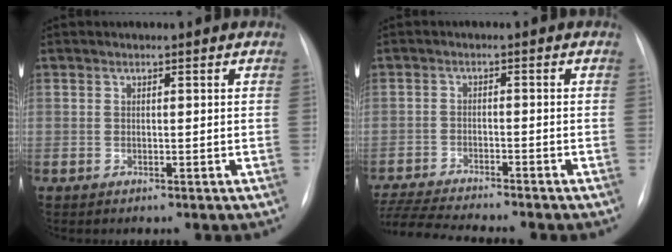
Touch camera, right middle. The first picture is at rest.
{"total": 11.6, "force": [-10.7, 0.3, 4.5], "torque": [-0.080, -0.010, -0.174]}